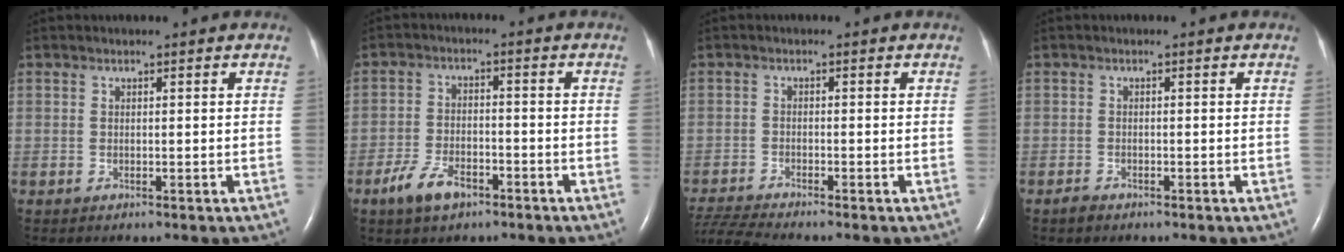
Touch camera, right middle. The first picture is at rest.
{"total": 6.0, "force": [-3.9, 2.8, 3.7], "torque": [-0.082, -0.001, -0.068]}
{"total": 5.4, "force": [-5.0, -1.4, 1.3], "torque": [-0.032, -0.014, -0.098]}
{"total": 1.5, "force": [-1.4, 0.6, 0.2], "torque": [-0.007, 0.000, -0.025]}